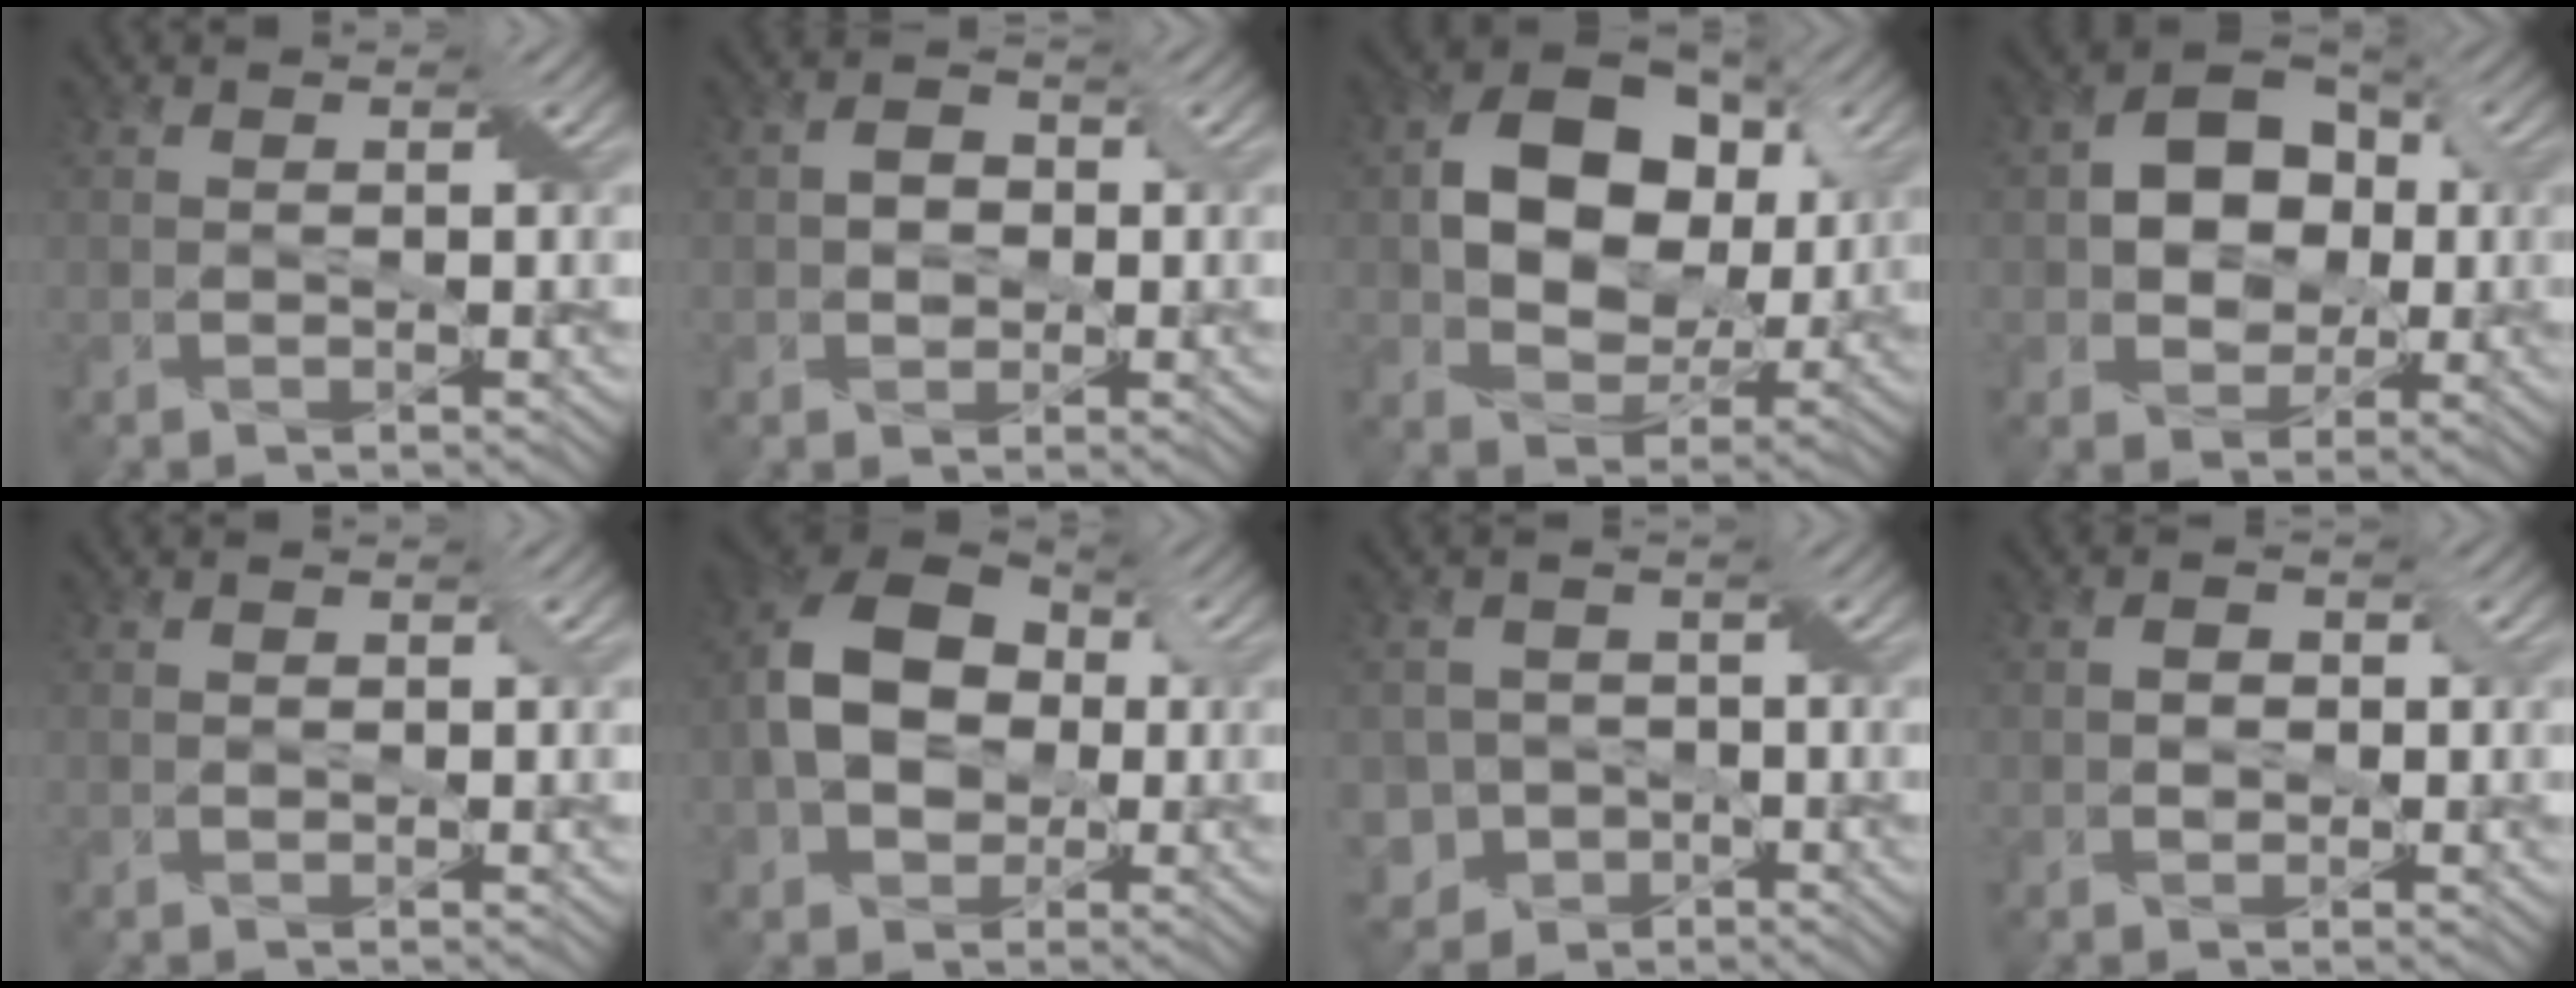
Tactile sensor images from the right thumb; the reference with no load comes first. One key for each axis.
{"total": 3.0, "fx": 0.0, "fy": 2.6, "fz": 1.6, "tx": -0.030, "ty": 0.006, "tz": -0.013}
{"total": 12.5, "fx": 2.3, "fy": 9.0, "fz": 8.3, "tx": -0.154, "ty": 0.006, "tz": 0.033}
{"total": 9.8, "fx": 0.8, "fy": 7.4, "fz": 6.3, "tx": -0.105, "ty": 0.017, "tz": -0.002}
{"total": 0.7, "fx": 0.0, "fy": 0.5, "fz": 0.4, "tx": -0.010, "ty": -0.001, "tz": -0.001}
{"total": 11.4, "fx": -0.1, "fy": 8.4, "fz": 7.7, "tx": -0.160, "ty": 0.006, "tz": -0.004}
{"total": 7.3, "fx": -3.2, "fy": 6.4, "fz": 1.7, "tx": -0.045, "ty": -0.014, "tz": -0.073}
{"total": 2.1, "fx": 0.1, "fy": 1.8, "fz": 1.2, "tx": -0.016, "ty": 0.002, "tz": -0.005}